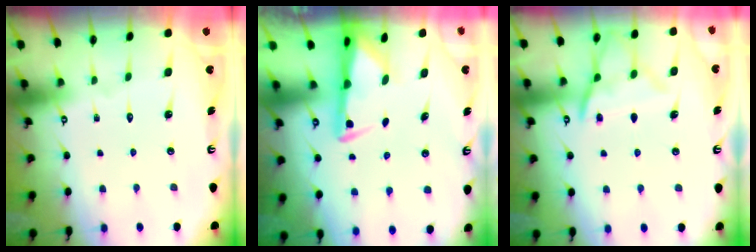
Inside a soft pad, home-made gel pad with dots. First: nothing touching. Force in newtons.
{"total": 3.0, "press": 2.9, "slide": 0.6}
{"total": 11.4, "press": 11.4, "slide": 1.2}